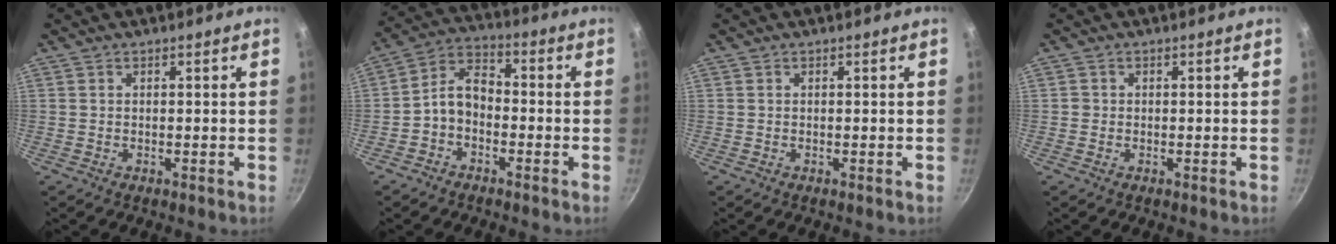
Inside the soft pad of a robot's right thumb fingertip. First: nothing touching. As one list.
[{"total": 7.1, "force": [-2.2, 4.9, 4.8], "torque": [-0.076, 0.045, -0.054]}, {"total": 0.0}, {"total": 0.7, "force": [-0.2, 0.7, 0.1], "torque": [0.000, 0.001, -0.005]}]